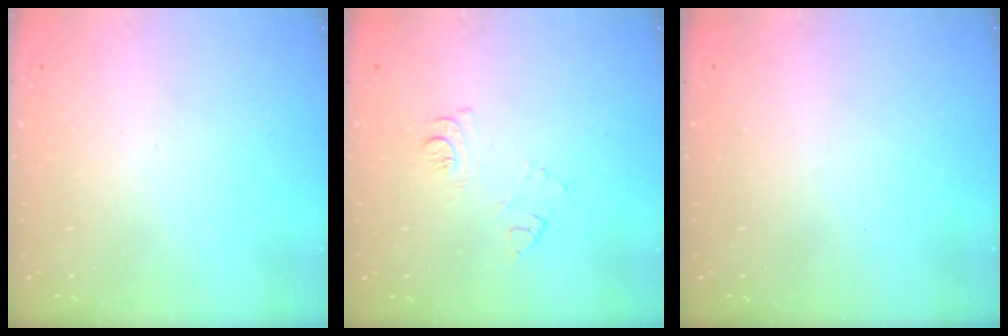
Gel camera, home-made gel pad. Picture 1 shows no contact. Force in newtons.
{"total": 7.2, "press": 7.2, "slide": 0.7}
{"total": 0.0}